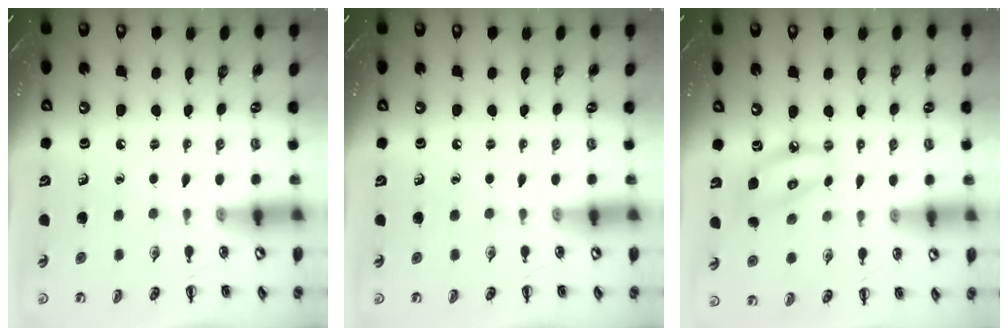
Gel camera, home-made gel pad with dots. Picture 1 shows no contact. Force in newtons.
{"total": 0.0}
{"total": 9.8, "press": 9.4, "slide": 2.4}